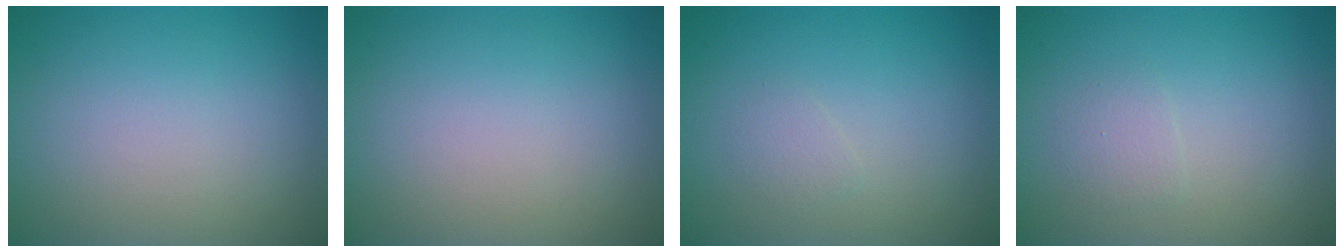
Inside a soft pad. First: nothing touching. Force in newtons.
{"total": 0.0}
{"total": 0.8, "press": 0.8, "slide": 0.1}
{"total": 1.1, "press": 1.1, "slide": 0.1}